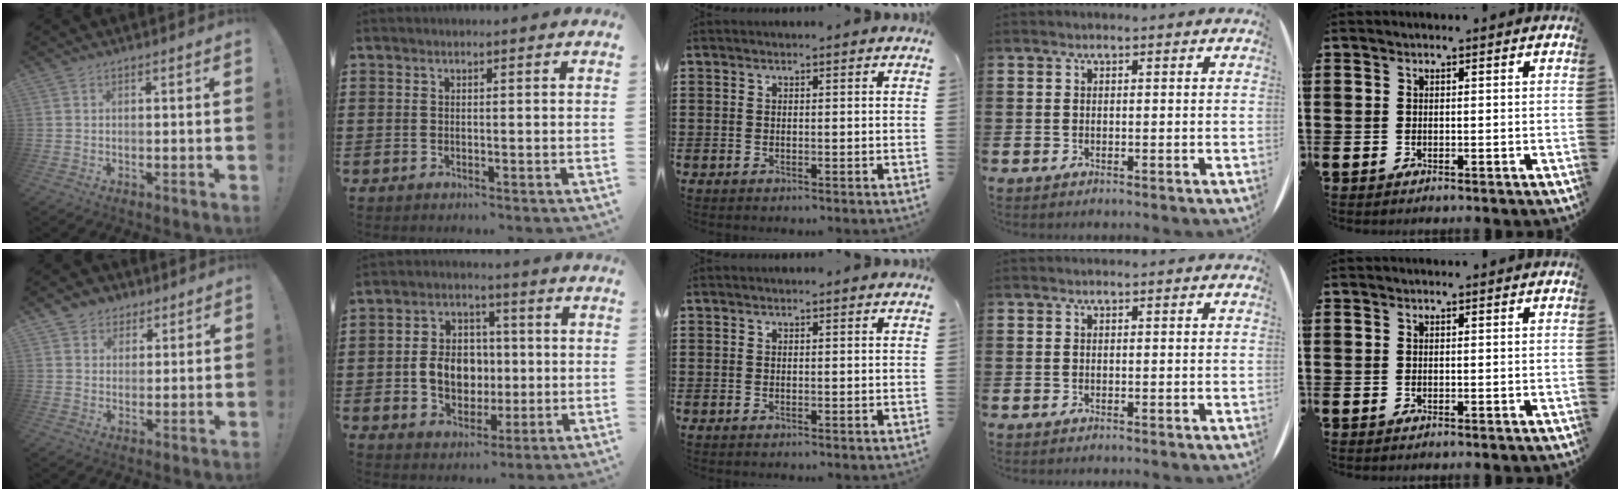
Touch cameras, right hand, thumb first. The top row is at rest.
{"thumb": {"total": 5.3, "force": [2.7, 4.5, 0.6], "torque": [0.004, -0.020, 0.051]}, "index": {"total": 7.6, "force": [-0.4, 6.1, 4.5], "torque": [-0.090, 0.010, -0.010]}}